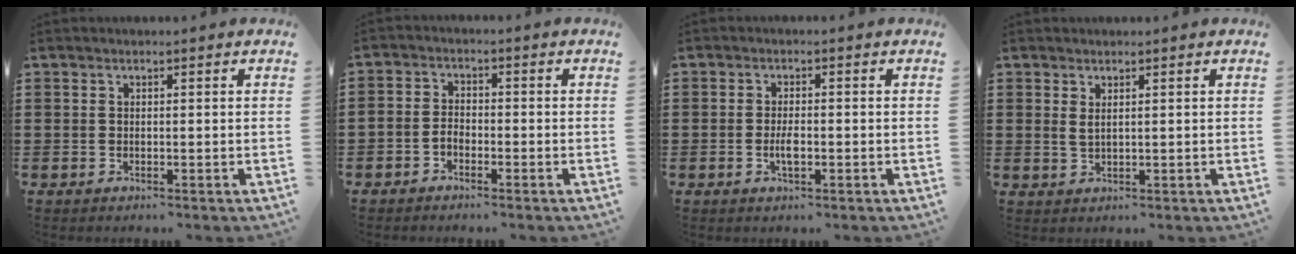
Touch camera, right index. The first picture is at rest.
{"total": 2.0, "force": [-1.6, 1.1, 0.6], "torque": [-0.017, 0.006, -0.033]}
{"total": 2.9, "force": [-0.8, 0.9, 2.6], "torque": [-0.054, -0.002, -0.016]}
{"total": 1.4, "force": [1.0, 0.3, 0.9], "torque": [-0.021, 0.003, 0.018]}